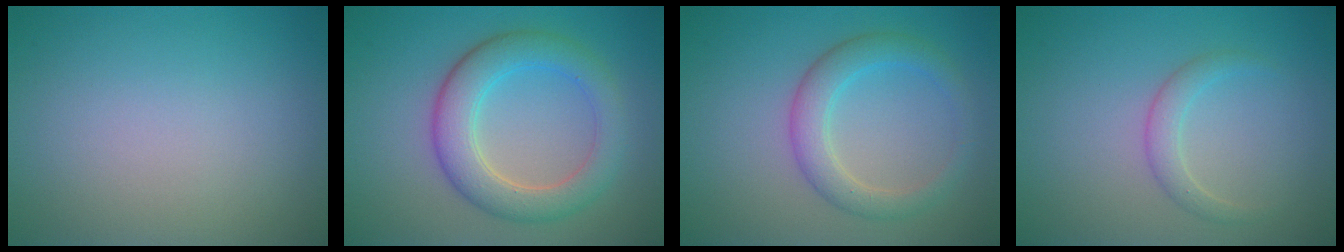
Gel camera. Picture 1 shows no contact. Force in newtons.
{"total": 5.3, "press": 5.3, "slide": 0.2}
{"total": 3.4, "press": 3.4, "slide": 0.2}
{"total": 1.7, "press": 1.7, "slide": 0.1}